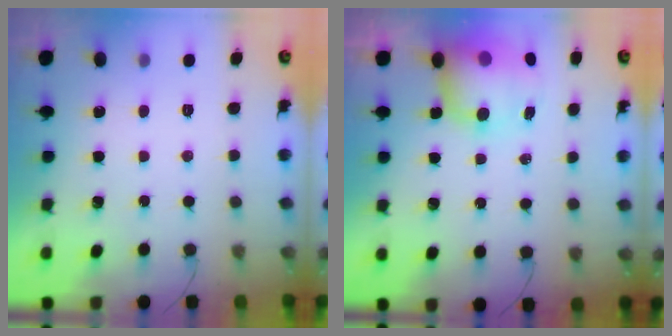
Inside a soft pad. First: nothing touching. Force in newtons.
{"total": 8.9, "press": 8.7, "slide": 1.7}